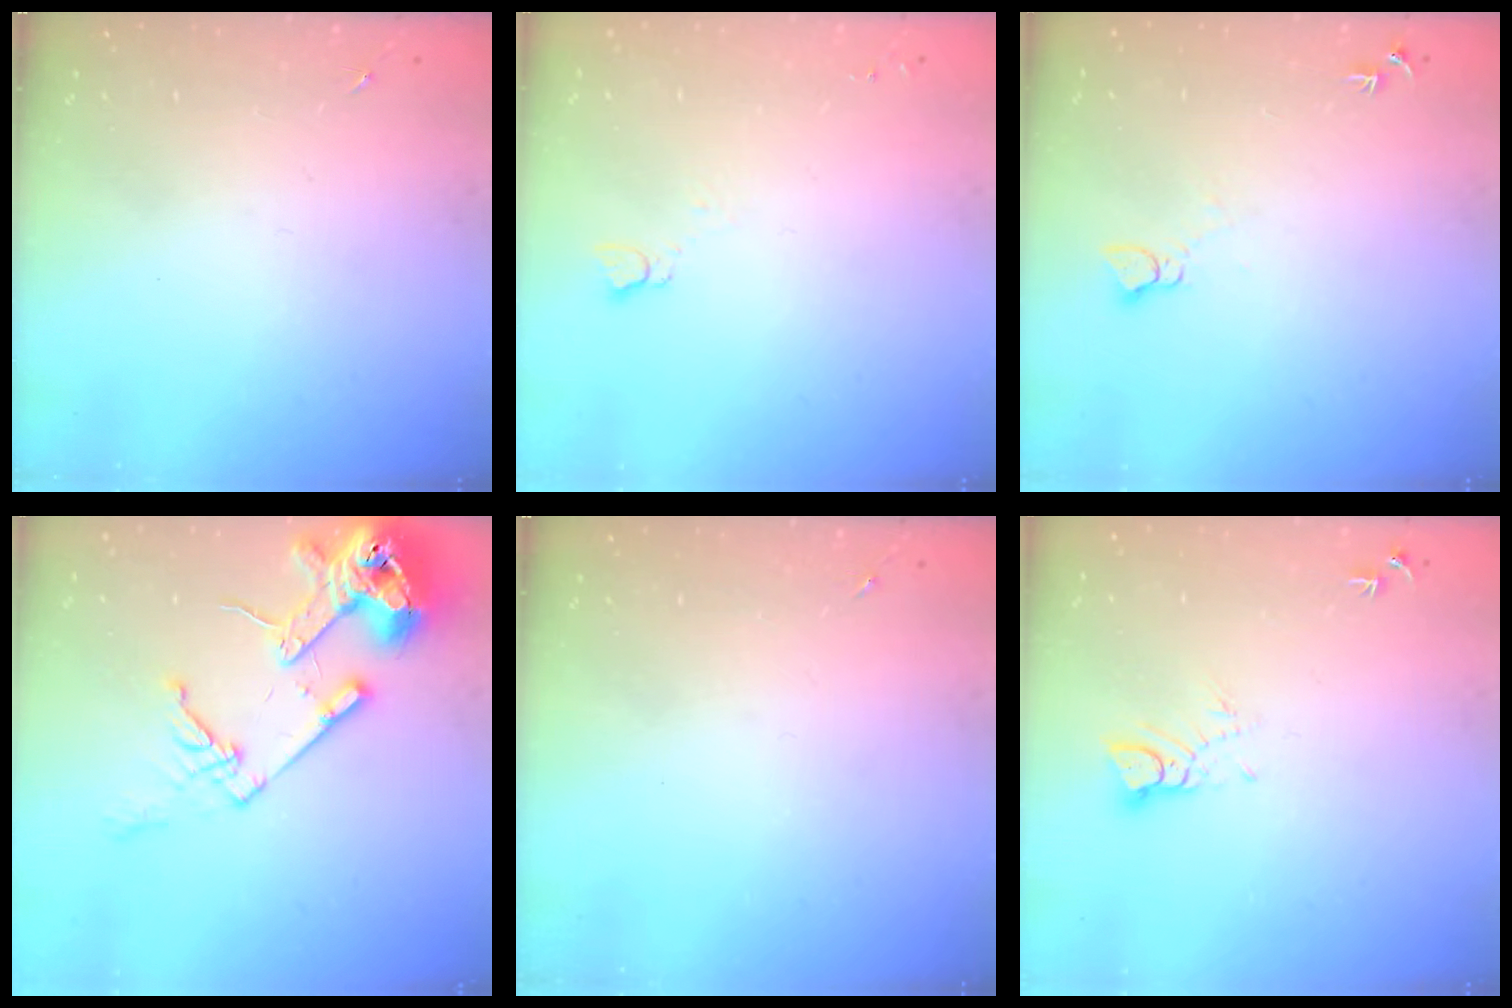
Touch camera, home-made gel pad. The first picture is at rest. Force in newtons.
{"total": 2.7, "press": 2.7, "slide": 0.3}
{"total": 4.6, "press": 4.6, "slide": 0.5}
{"total": 18.6, "press": 18.4, "slide": 2.2}
{"total": 0.0}
{"total": 4.3, "press": 4.3, "slide": 0.4}